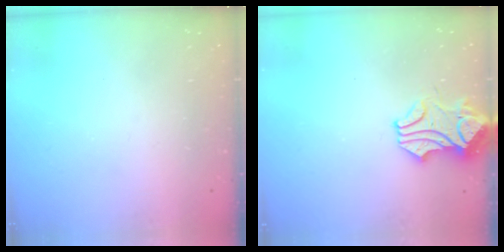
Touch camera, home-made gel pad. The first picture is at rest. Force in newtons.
{"total": 1.0, "press": 0.6, "slide": 0.8}